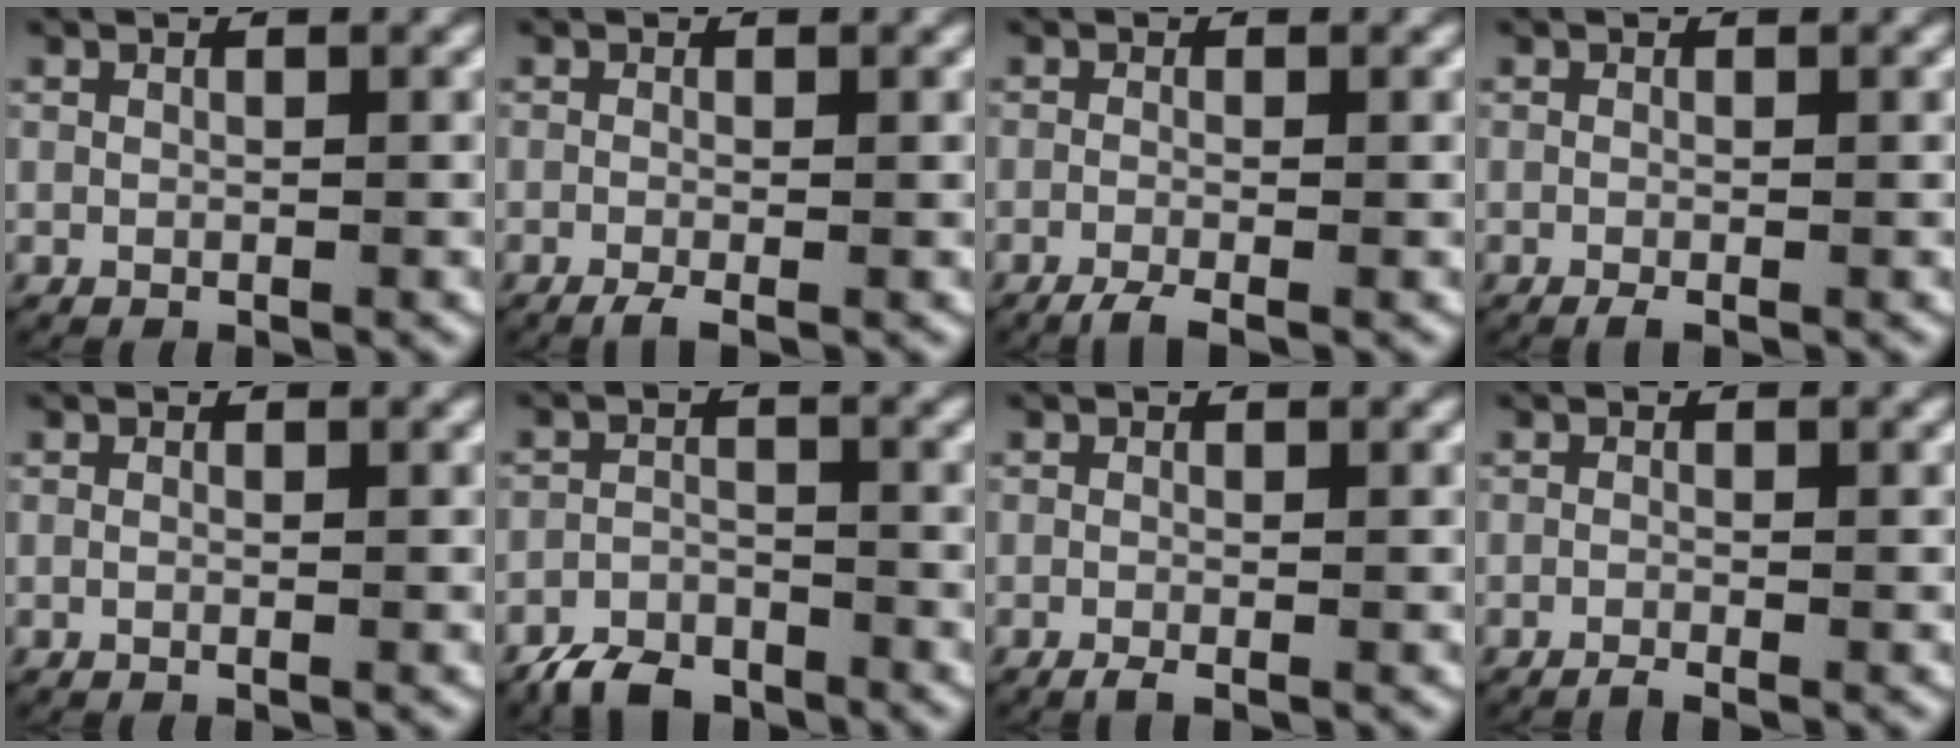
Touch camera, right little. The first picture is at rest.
{"total": 1.8, "force": [-1.3, 0.3, 1.2], "torque": [-0.025, -0.009, -0.019]}
{"total": 2.3, "force": [-1.9, 0.4, 1.2], "torque": [-0.028, -0.011, -0.027]}
{"total": 1.0, "force": [-0.7, 0.2, 0.7], "torque": [-0.014, -0.005, -0.010]}
{"total": 0.0}
{"total": 3.4, "force": [-3.1, 1.3, 0.7], "torque": [-0.011, -0.008, -0.058]}
{"total": 1.1, "force": [-0.8, 0.2, 0.7], "torque": [-0.014, -0.005, -0.013]}
{"total": 1.1, "force": [-1.0, -0.1, 0.5], "torque": [-0.010, -0.006, -0.016]}